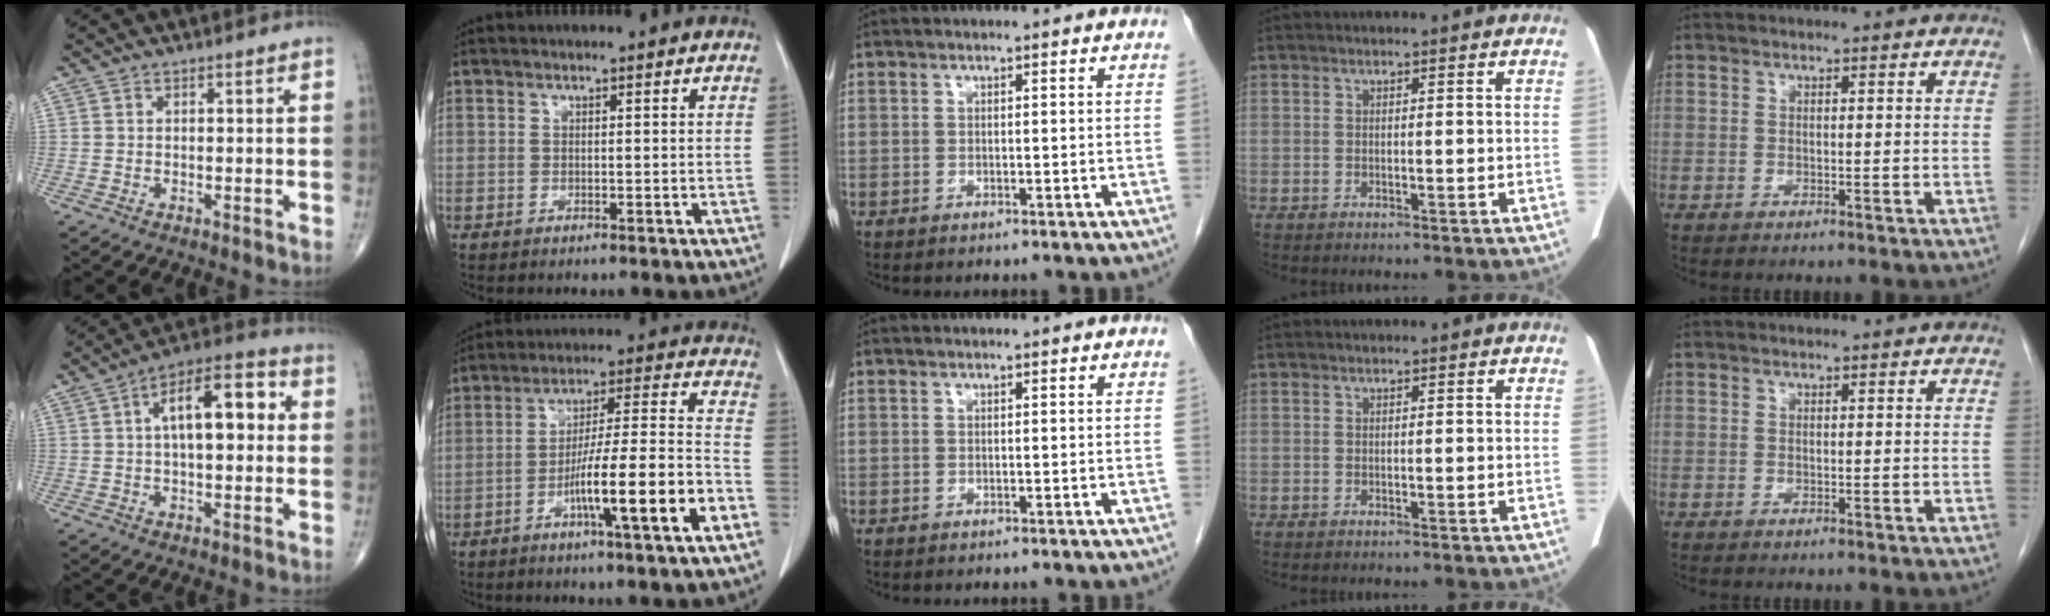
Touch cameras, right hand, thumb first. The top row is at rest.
{"thumb": {"total": 13.5, "force": [2.2, 6.1, 11.8], "torque": [-0.171, 0.028, 0.027]}, "index": {"total": 15.2, "force": [-6.4, 0.1, 13.8], "torque": [-0.230, 0.002, -0.100]}}